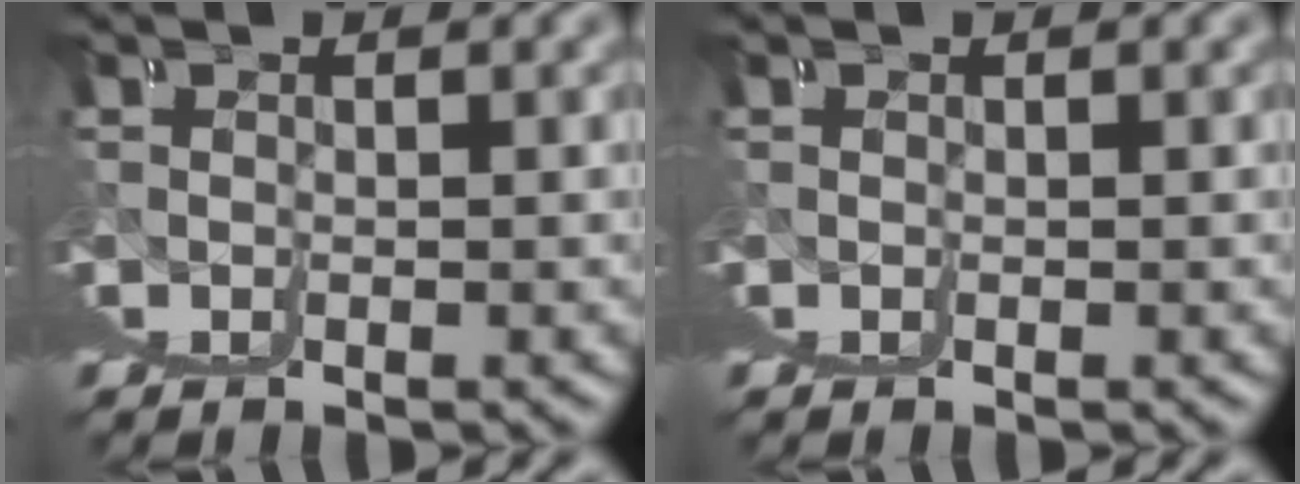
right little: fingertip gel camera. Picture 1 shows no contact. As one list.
[{"total": 0.0}]